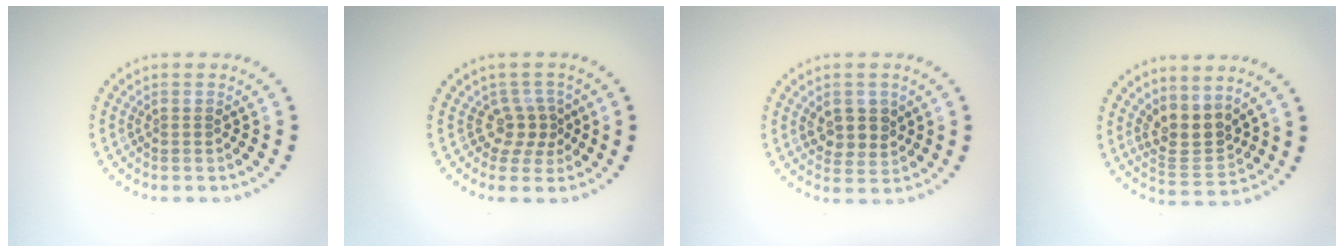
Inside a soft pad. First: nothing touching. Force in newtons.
{"total": 2.4, "press": 1.6, "slide": 1.8}
{"total": 2.9, "press": 2.8, "slide": 0.9}
{"total": 3.4, "press": 2.9, "slide": 1.8}